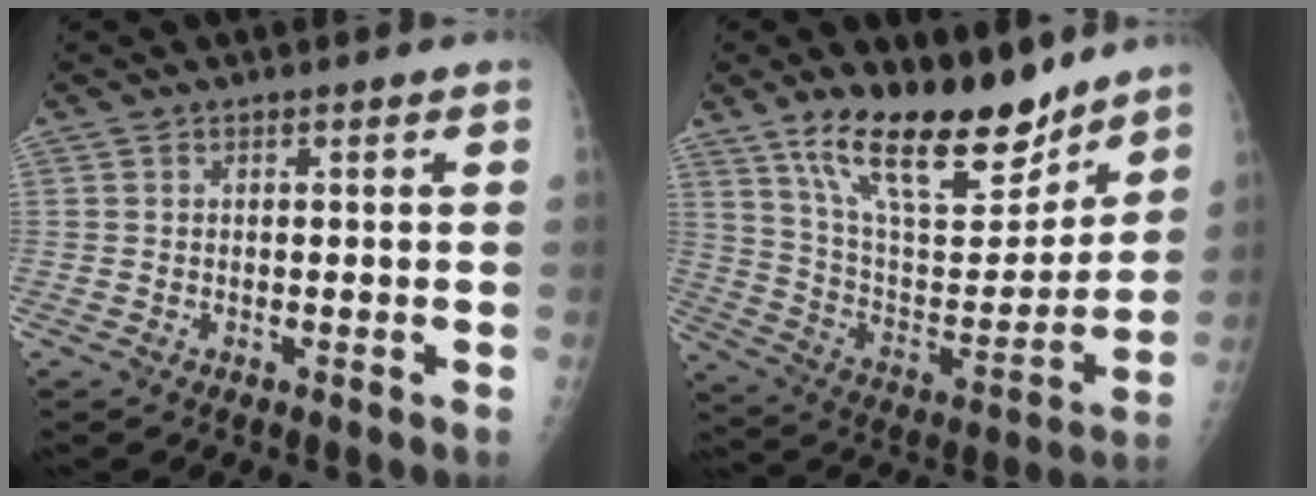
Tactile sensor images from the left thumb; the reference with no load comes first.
{"total": 21.2, "force": [15.5, 8.1, 12.0], "torque": [-0.158, -0.085, 0.268]}